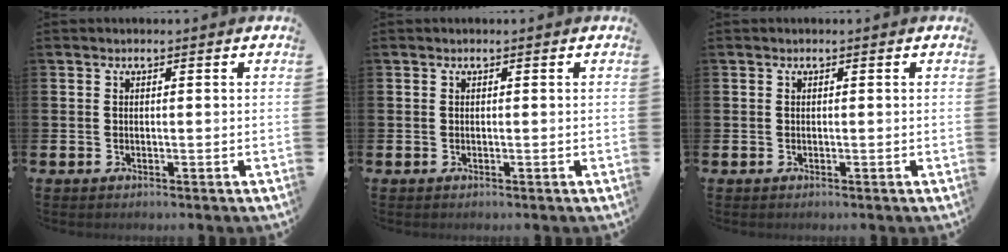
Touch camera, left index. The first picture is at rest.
{"total": 0.0}
{"total": 0.0}